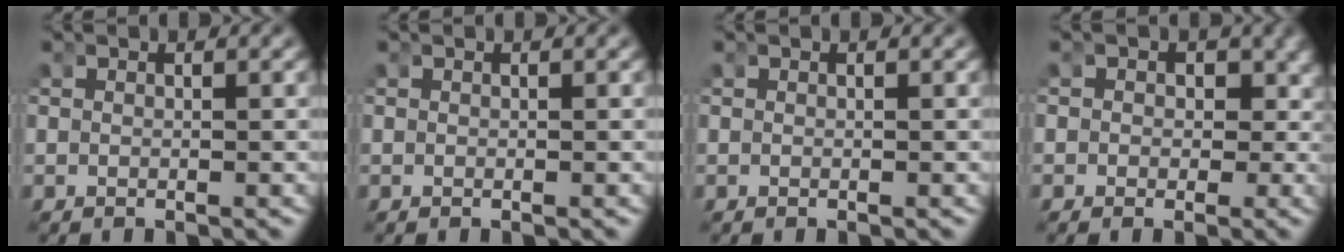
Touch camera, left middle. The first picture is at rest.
{"total": 0.0}
{"total": 0.0}
{"total": 4.6, "force": [-0.1, 3.8, 2.6], "torque": [-0.020, 0.002, -0.013]}